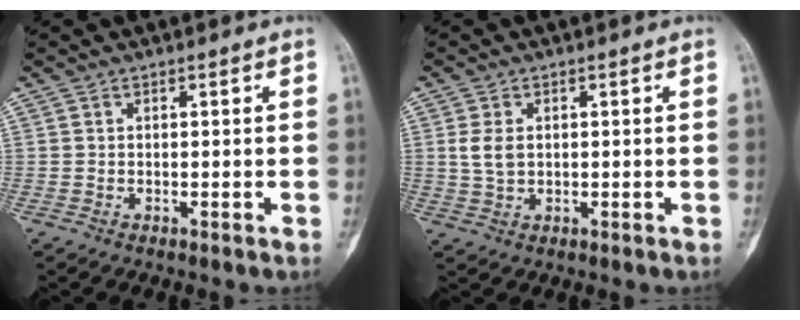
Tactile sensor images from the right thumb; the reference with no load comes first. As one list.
[{"total": 3.3, "force": [0.5, 2.4, 2.2], "torque": [-0.033, 0.000, 0.013]}]